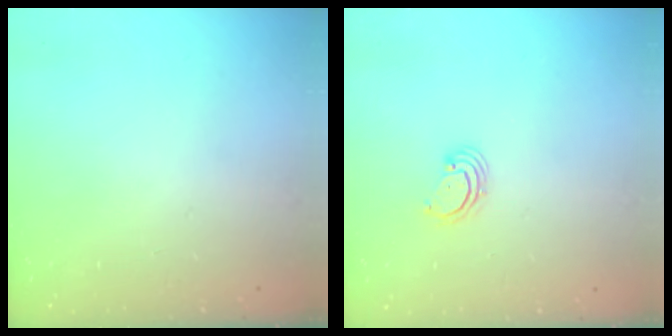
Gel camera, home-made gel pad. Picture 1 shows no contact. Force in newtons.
{"total": 2.7, "press": 2.7, "slide": 0.3}